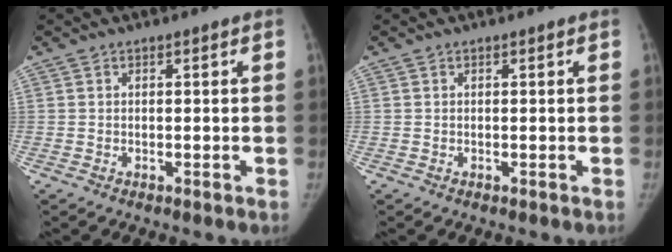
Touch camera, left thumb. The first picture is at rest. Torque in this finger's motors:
{"motor_torque": [0.06, -0.01, 0.33, 0.19, 0.01]}